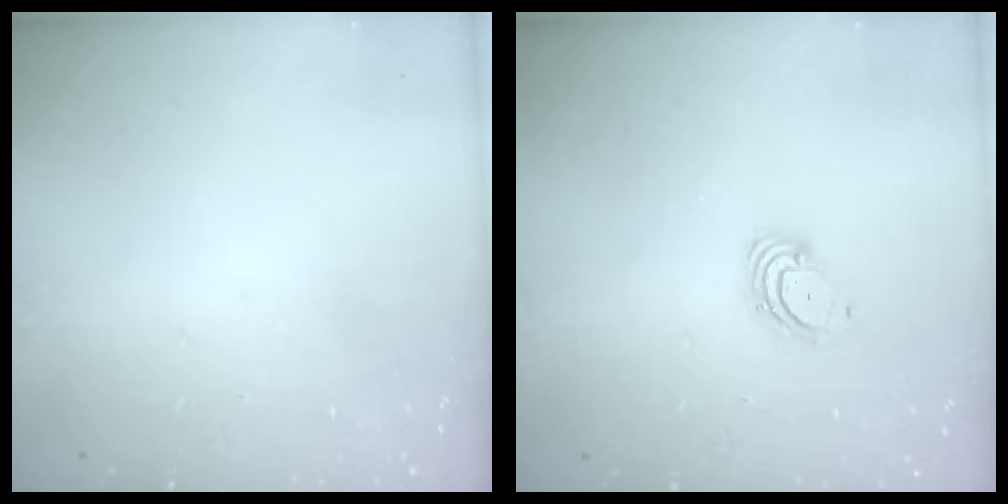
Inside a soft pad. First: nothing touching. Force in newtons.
{"total": 3.6, "press": 3.6, "slide": 0.3}